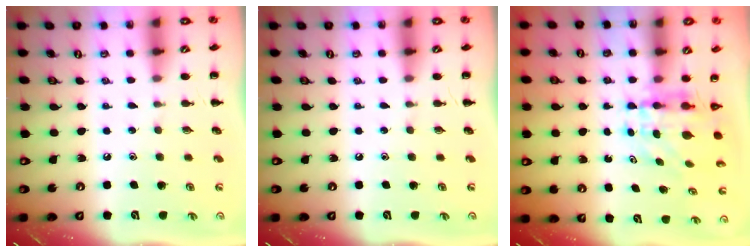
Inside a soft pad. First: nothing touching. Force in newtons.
{"total": 0.0}
{"total": 5.9, "press": 5.7, "slide": 1.3}